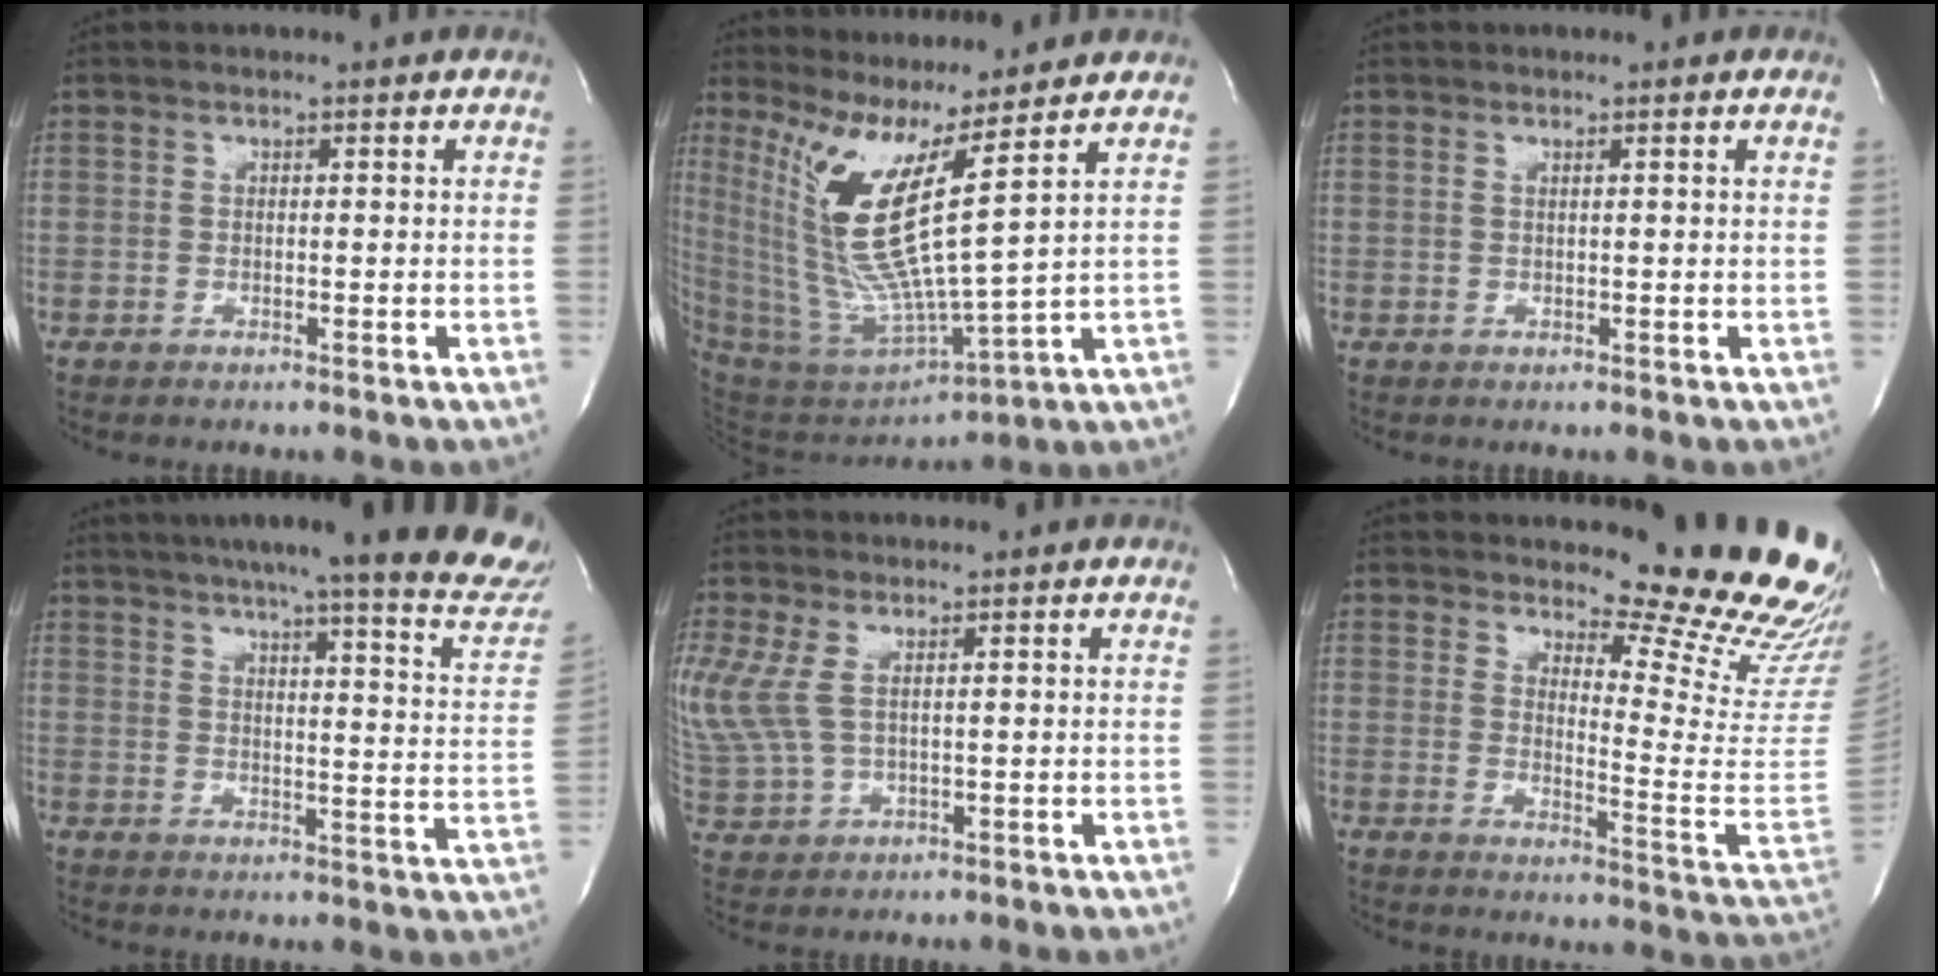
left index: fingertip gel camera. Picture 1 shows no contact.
{"total": 14.9, "force": [7.4, -1.7, 12.8], "torque": [-0.275, -0.033, 0.149]}
{"total": 0.8, "force": [0.4, -0.3, 0.6], "torque": [-0.021, -0.004, 0.011]}
{"total": 24.7, "force": [21.0, 1.6, 13.0], "torque": [-0.178, -0.047, 0.247]}
{"total": 10.8, "force": [3.6, 5.7, 8.5], "torque": [-0.250, 0.004, 0.082]}
{"total": 19.3, "force": [17.4, 1.8, 8.2], "torque": [-0.104, -0.134, 0.201]}